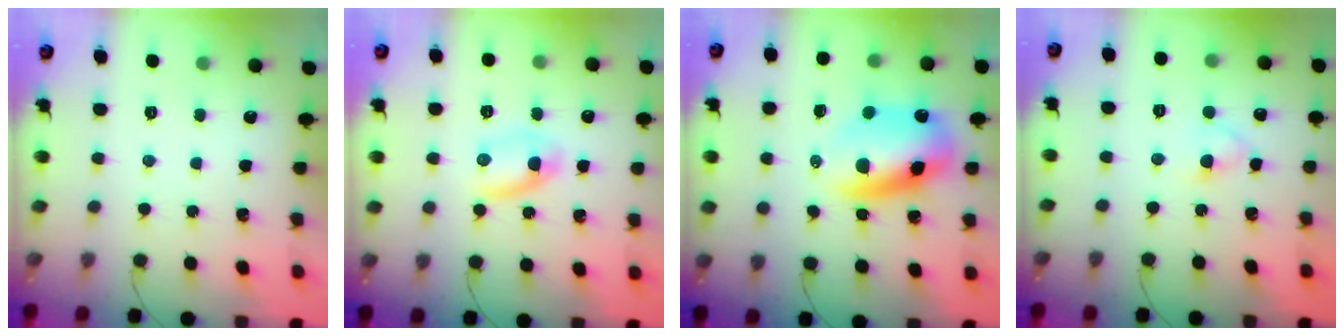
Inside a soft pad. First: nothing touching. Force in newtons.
{"total": 4.7, "press": 4.4, "slide": 1.5}
{"total": 12.2, "press": 11.7, "slide": 3.4}
{"total": 2.5, "press": 2.3, "slide": 1.1}